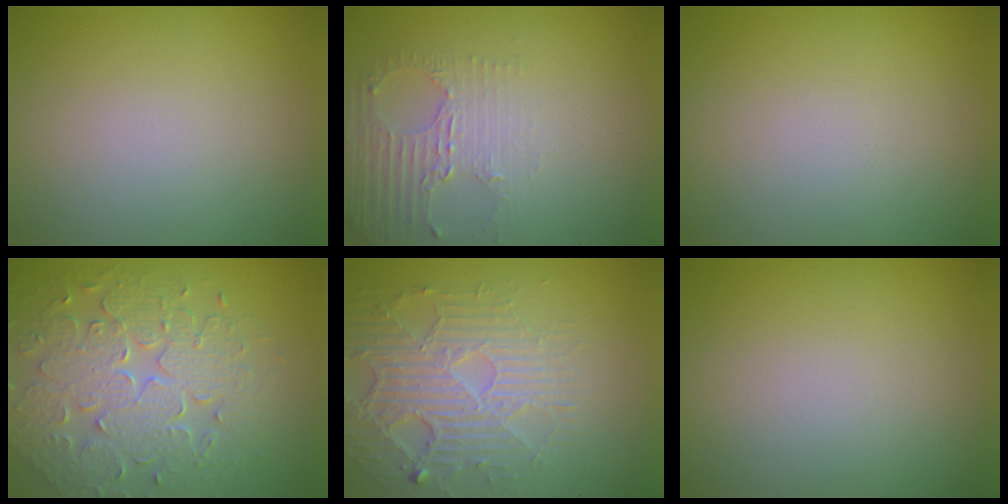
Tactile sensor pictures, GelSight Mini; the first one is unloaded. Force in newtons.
{"total": 2.6, "press": 1.9, "slide": 1.9}
{"total": 0.0}
{"total": 8.0, "press": 5.8, "slide": 5.5}
{"total": 4.5, "press": 4.0, "slide": 2.1}
{"total": 0.0}